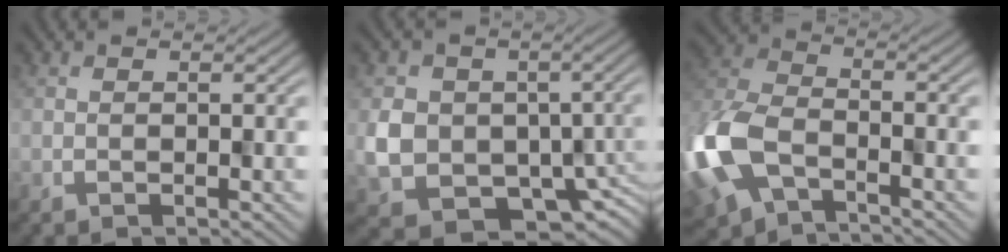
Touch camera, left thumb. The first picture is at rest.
{"total": 9.9, "force": [-1.3, 8.3, 5.3], "torque": [-0.106, -0.037, -0.020]}
{"total": 12.6, "force": [-5.1, 7.8, 8.5], "torque": [-0.236, -0.032, -0.105]}